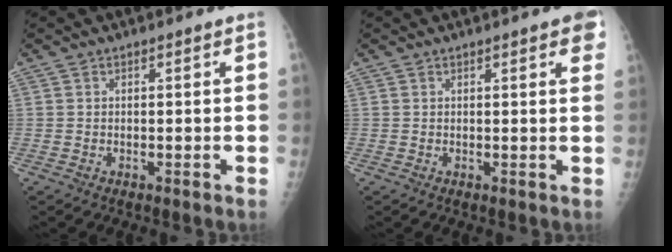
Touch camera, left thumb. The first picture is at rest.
{"total": 4.1, "force": [2.2, 1.0, 3.4], "torque": [-0.028, -0.001, 0.020]}